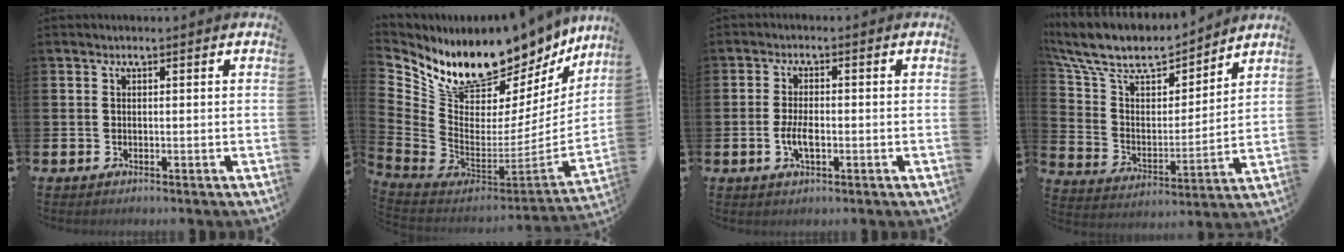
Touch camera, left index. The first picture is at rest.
{"total": 11.5, "force": [10.7, 3.8, 2.3], "torque": [-0.087, -0.095, 0.186]}
{"total": 3.4, "force": [-0.7, 1.4, 3.1], "torque": [-0.061, -0.001, -0.016]}
{"total": 10.7, "force": [9.6, 3.5, 3.3], "torque": [-0.120, -0.062, 0.167]}